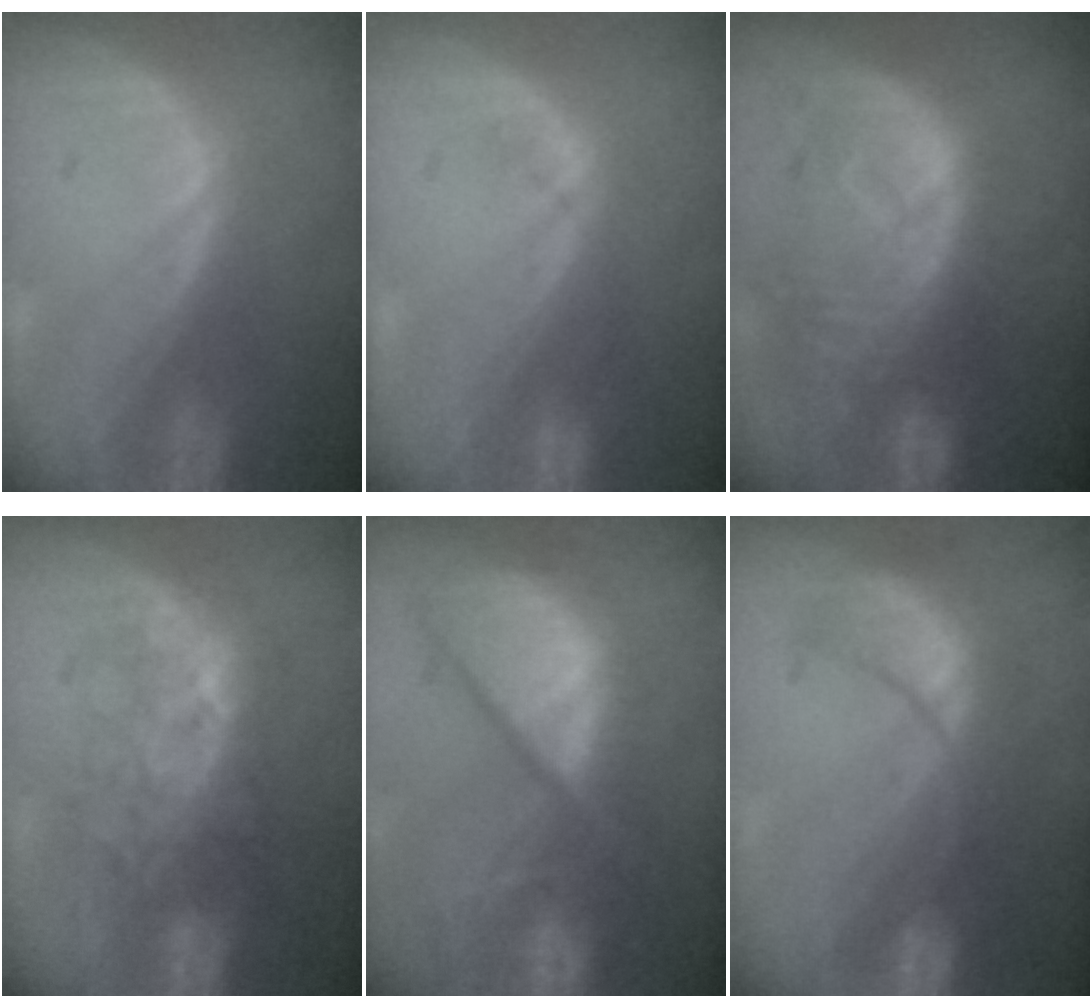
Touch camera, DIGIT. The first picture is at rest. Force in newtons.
{"total": 2.1, "press": 1.9, "slide": 0.9}
{"total": 11.4, "press": 9.9, "slide": 5.6}
{"total": 8.2, "press": 8.0, "slide": 1.8}
{"total": 12.5, "press": 10.3, "slide": 7.1}
{"total": 8.1, "press": 8.1, "slide": 0.8}